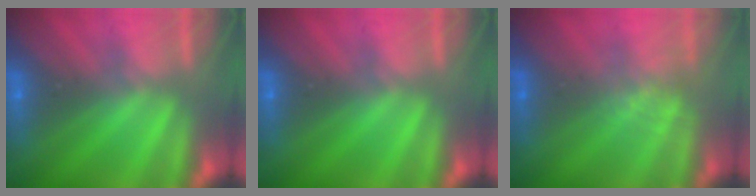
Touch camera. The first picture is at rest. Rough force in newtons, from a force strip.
{"total": 0.0}
{"total": 1.6}